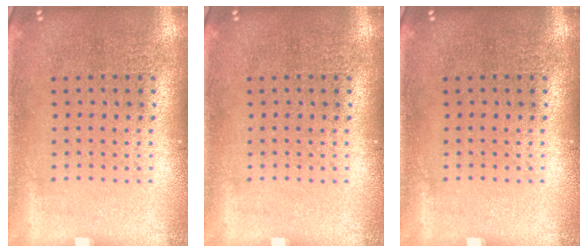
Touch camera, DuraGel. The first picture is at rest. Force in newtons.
{"total": 0.0}
{"total": 0.0}